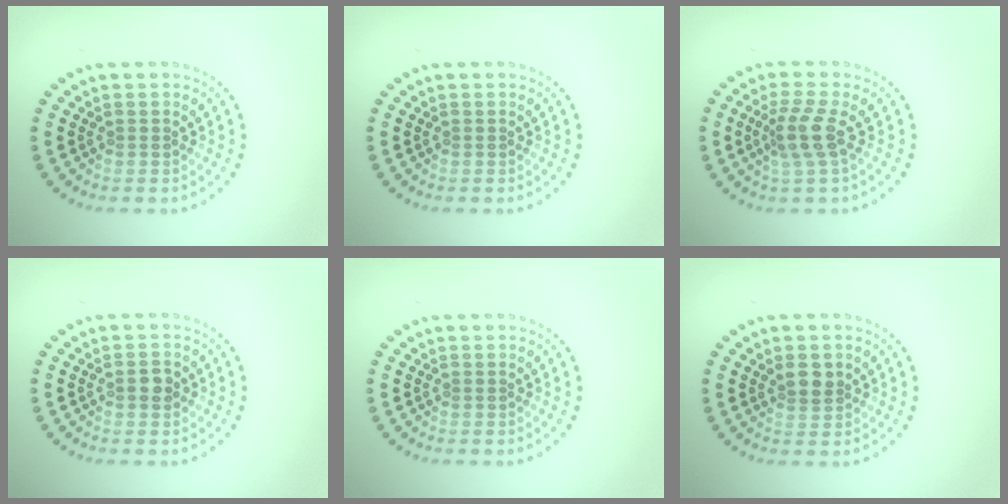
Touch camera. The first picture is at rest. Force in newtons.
{"total": 0.0}
{"total": 2.9, "press": 2.2, "slide": 1.9}
{"total": 1.4, "press": 1.4, "slide": 0.1}
{"total": 0.0}
{"total": 2.0, "press": 1.8, "slide": 0.9}